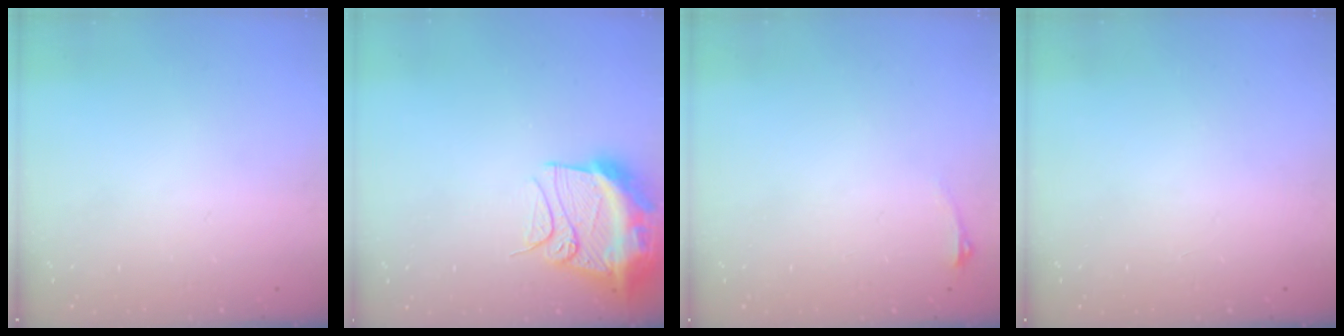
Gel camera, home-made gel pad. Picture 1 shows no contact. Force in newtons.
{"total": 15.8, "press": 15.7, "slide": 1.6}
{"total": 2.9, "press": 2.6, "slide": 1.5}
{"total": 0.0}